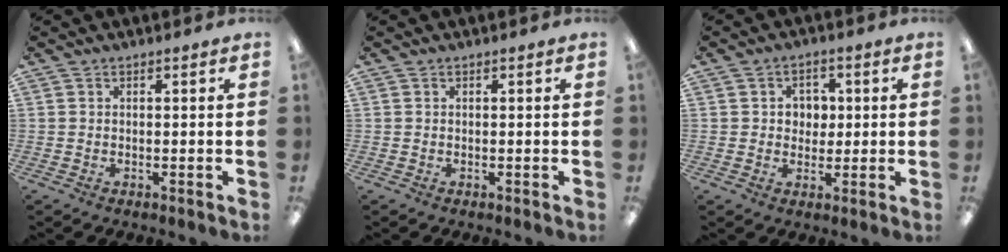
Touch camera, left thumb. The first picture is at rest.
{"total": 0.0}
{"total": 4.1, "force": [0.7, 3.7, 1.5], "torque": [-0.016, 0.003, 0.004]}